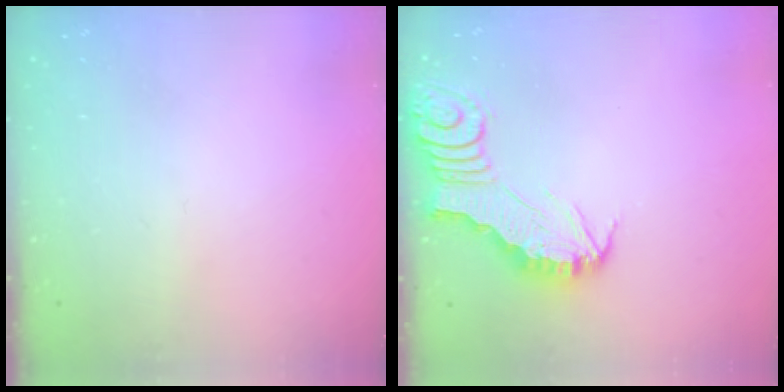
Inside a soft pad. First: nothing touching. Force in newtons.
{"total": 3.0, "press": 2.9, "slide": 0.3}